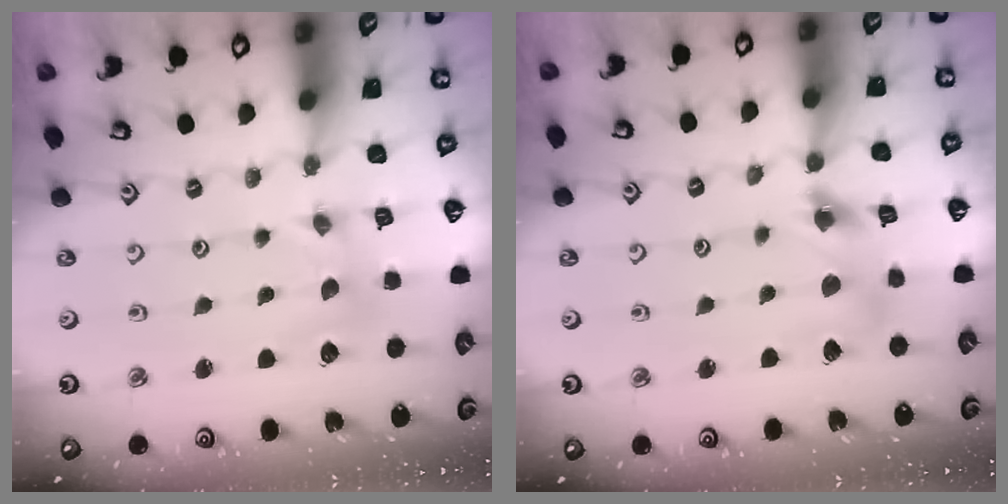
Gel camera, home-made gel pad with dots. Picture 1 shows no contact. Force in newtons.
{"total": 8.7, "press": 8.6, "slide": 0.9}